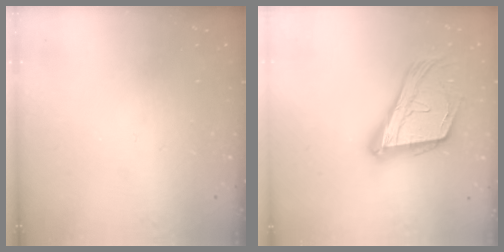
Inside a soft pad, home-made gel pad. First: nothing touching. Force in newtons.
{"total": 20.2, "press": 19.7, "slide": 4.4}